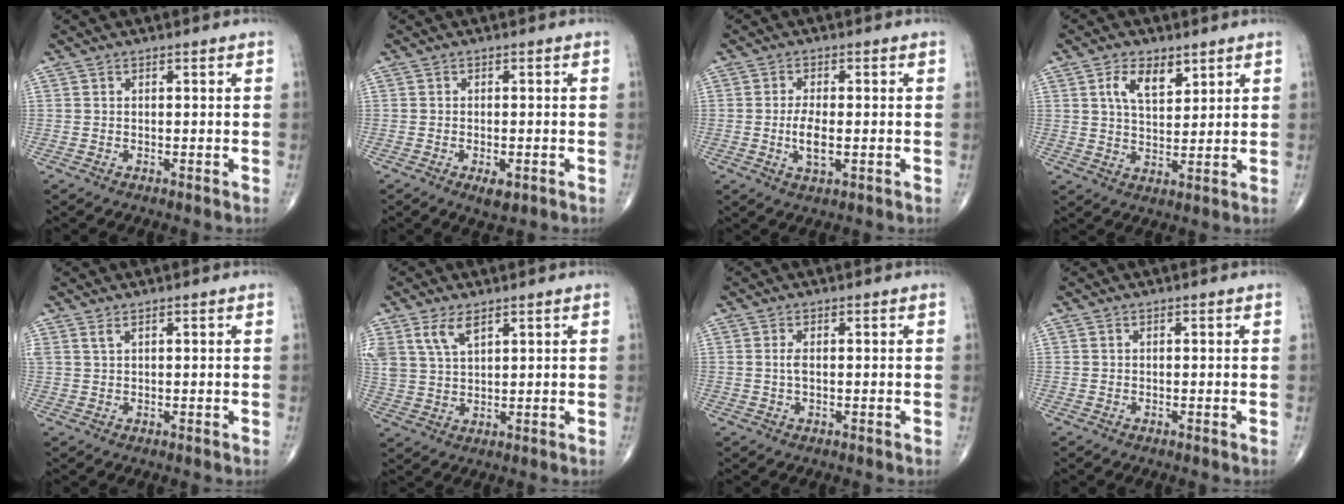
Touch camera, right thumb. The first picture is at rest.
{"total": 2.8, "force": [-1.2, 1.1, 2.2], "torque": [-0.031, -0.002, -0.016]}
{"total": 4.7, "force": [-0.7, 1.8, 4.3], "torque": [-0.084, -0.007, -0.014]}
{"total": 6.9, "force": [3.4, 3.6, 4.8], "torque": [-0.068, -0.020, 0.063]}
{"total": 1.2, "force": [0.9, 0.3, 0.8], "torque": [-0.019, 0.004, 0.023]}
{"total": 6.3, "force": [3.7, 3.0, 4.1], "torque": [-0.082, -0.010, 0.081]}
{"total": 1.7, "force": [0.2, 0.7, 1.5], "torque": [-0.035, -0.002, 0.005]}
{"total": 0.0}